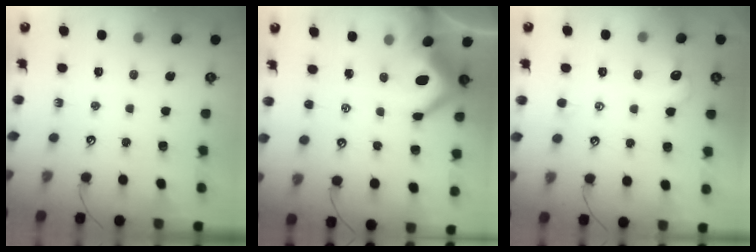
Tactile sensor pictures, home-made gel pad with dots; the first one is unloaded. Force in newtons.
{"total": 9.3, "press": 9.2, "slide": 1.5}
{"total": 3.0, "press": 2.9, "slide": 0.6}